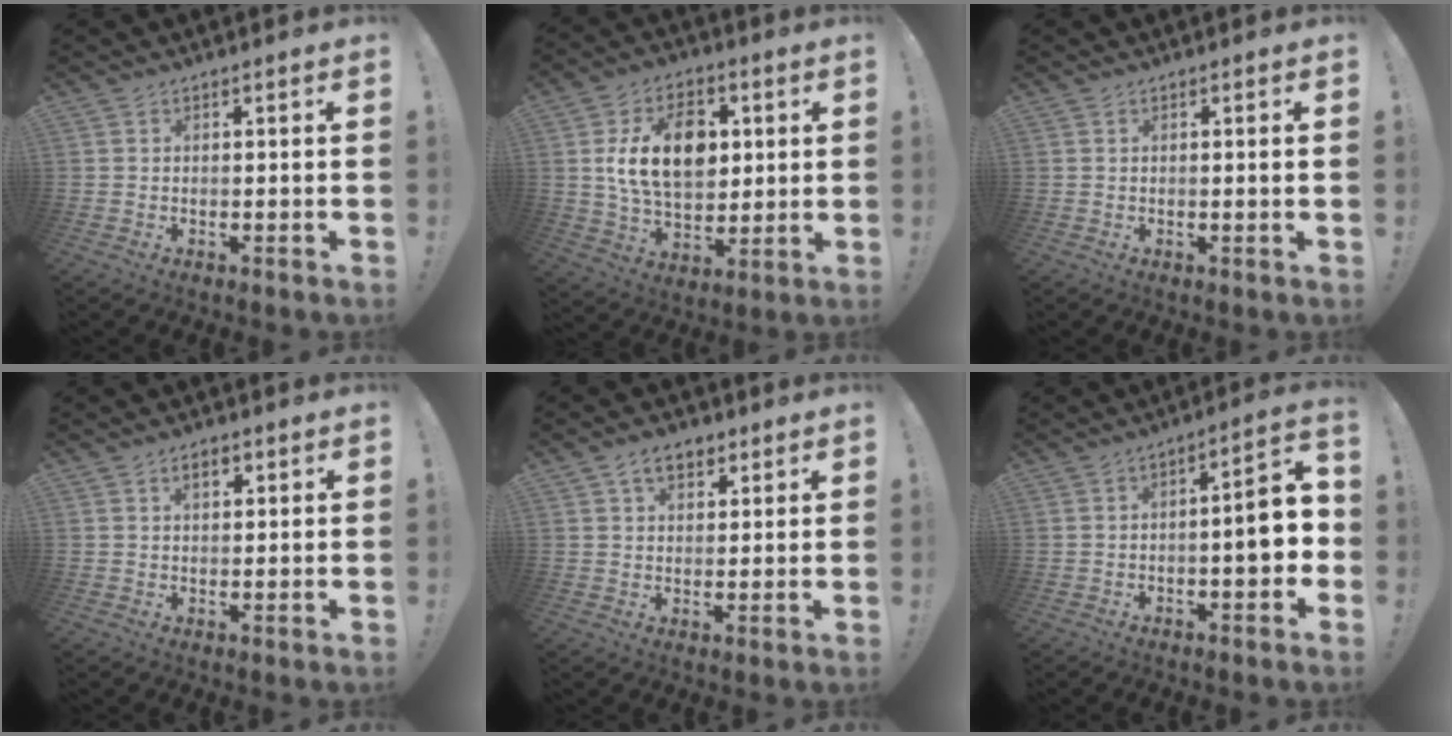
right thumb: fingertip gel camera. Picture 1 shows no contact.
{"total": 17.7, "force": [3.8, 12.3, 12.1], "torque": [-0.182, -0.003, 0.069]}
{"total": 1.1, "force": [0.3, -0.4, 1.0], "torque": [-0.013, -0.003, 0.003]}
{"total": 3.2, "force": [1.6, 1.7, 2.2], "torque": [-0.033, 0.001, 0.024]}
{"total": 6.3, "force": [3.4, 4.1, 3.5], "torque": [-0.054, -0.001, 0.062]}
{"total": 9.7, "force": [-1.6, 2.8, 9.1], "torque": [-0.118, 0.003, -0.031]}